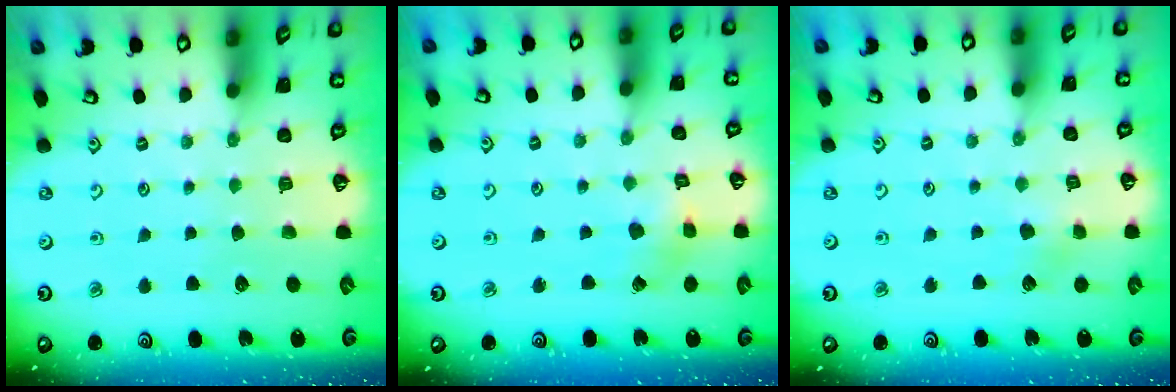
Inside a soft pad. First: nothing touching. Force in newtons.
{"total": 2.6, "press": 2.6, "slide": 0.3}
{"total": 3.9, "press": 3.9, "slide": 0.5}